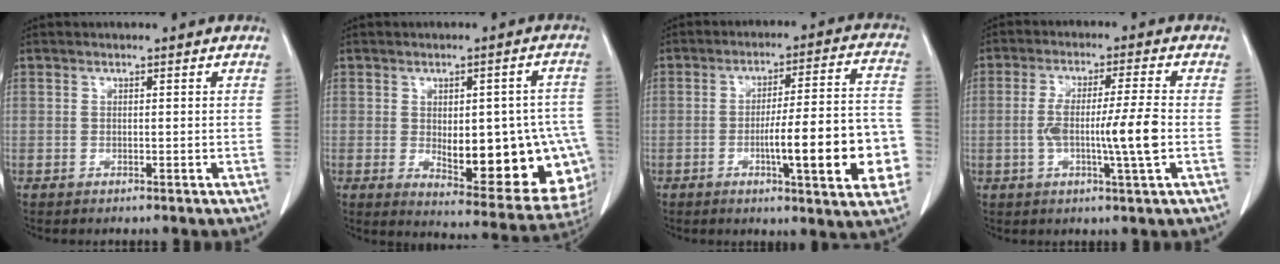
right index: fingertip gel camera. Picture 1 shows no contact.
{"total": 20.0, "force": [-3.8, 7.5, 18.1], "torque": [-0.153, 0.017, -0.022]}
{"total": 17.0, "force": [-4.5, 2.3, 16.2], "torque": [-0.183, 0.021, -0.056]}
{"total": 8.9, "force": [-1.5, -0.3, 8.8], "torque": [-0.160, -0.002, -0.027]}